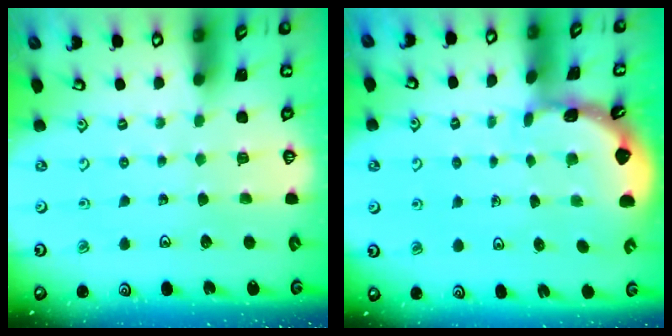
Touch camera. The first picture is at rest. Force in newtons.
{"total": 1.7, "press": 1.7, "slide": 0.1}